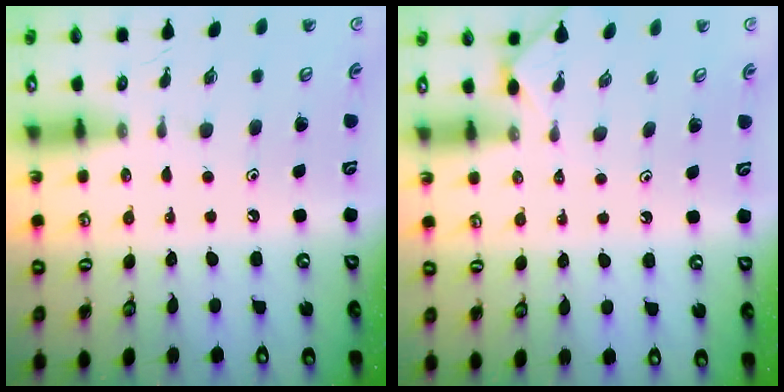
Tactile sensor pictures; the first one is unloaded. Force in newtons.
{"total": 1.8, "press": 1.7, "slide": 0.4}